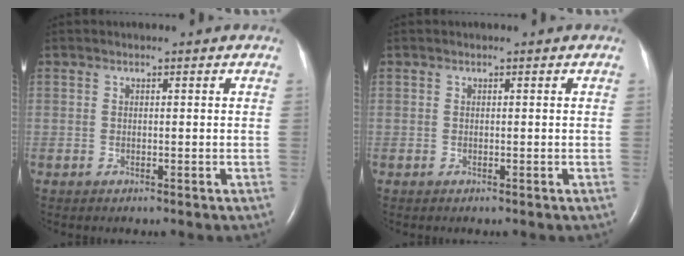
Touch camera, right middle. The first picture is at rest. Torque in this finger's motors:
{"motor_torque": [-0.01, 0.02, 0.00, 0.00]}